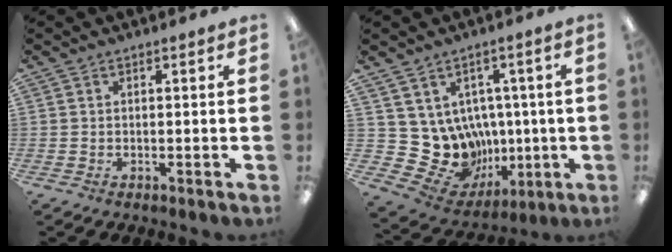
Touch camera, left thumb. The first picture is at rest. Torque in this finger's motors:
{"motor_torque": [-0.37, 0.48, -0.04, -0.08, 0.00]}